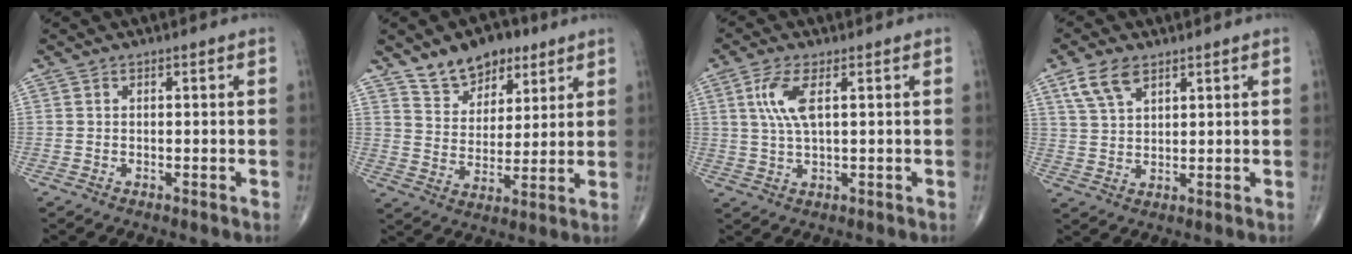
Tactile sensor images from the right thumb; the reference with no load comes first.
{"total": 11.2, "force": [7.5, 6.7, 4.9], "torque": [-0.046, -0.042, 0.130]}
{"total": 6.3, "force": [1.9, 2.0, 5.7], "torque": [-0.135, -0.002, 0.040]}
{"total": 6.4, "force": [3.8, 3.3, 4.0], "torque": [-0.074, -0.009, 0.078]}